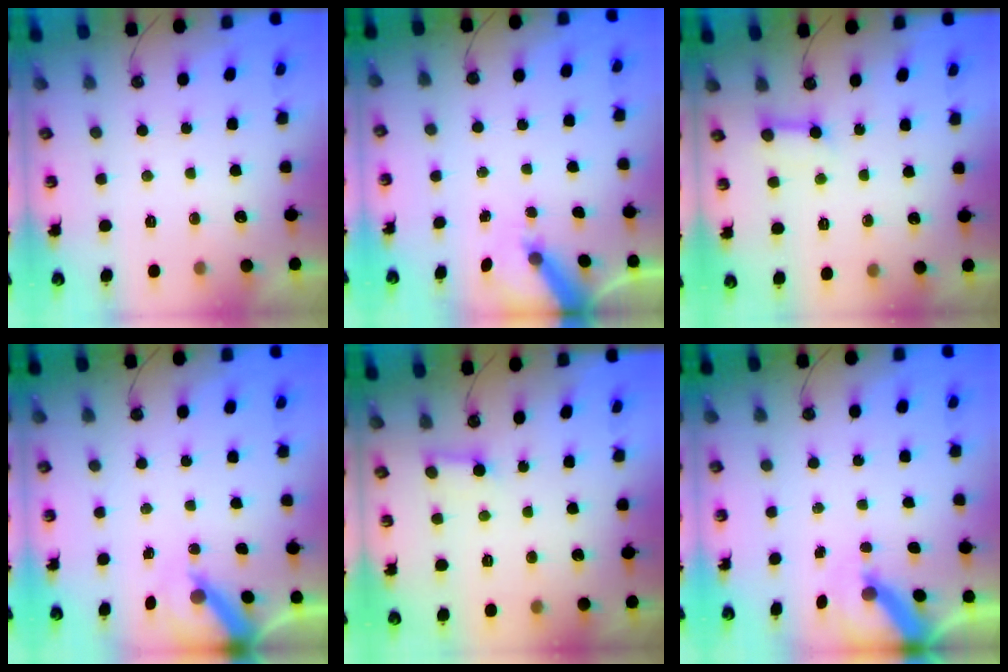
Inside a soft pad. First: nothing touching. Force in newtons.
{"total": 6.4, "press": 6.4, "slide": 0.3}
{"total": 5.2, "press": 5.1, "slide": 0.6}
{"total": 6.2, "press": 6.1, "slide": 0.5}
{"total": 2.7, "press": 2.7, "slide": 0.0}
{"total": 7.0, "press": 7.0, "slide": 0.9}